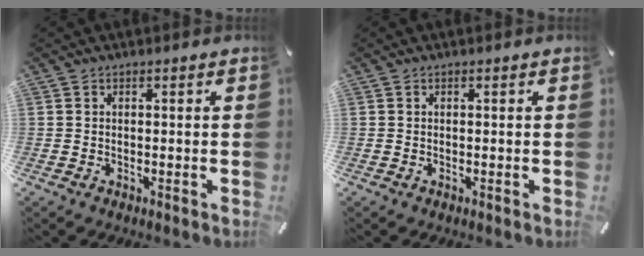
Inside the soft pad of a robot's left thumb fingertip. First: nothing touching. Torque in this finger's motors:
{"motor_torque": [0.02, 0.02, 0.01, -0.01, 0.00]}